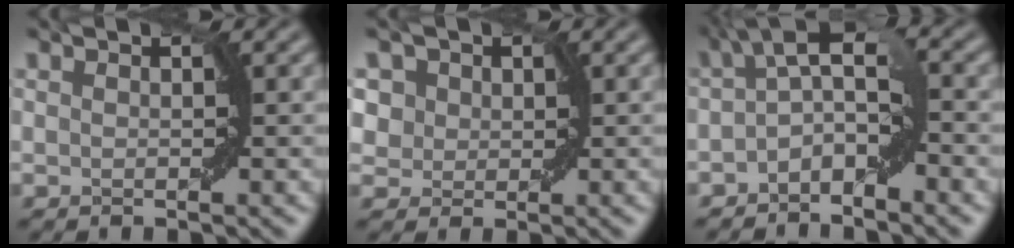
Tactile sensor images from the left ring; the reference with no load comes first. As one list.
[{"total": 4.6, "force": [2.2, 3.5, 1.9], "torque": [-0.046, 0.011, 0.026]}, {"total": 4.2, "force": [-1.1, 1.7, 3.7], "torque": [-0.058, 0.013, -0.030]}]